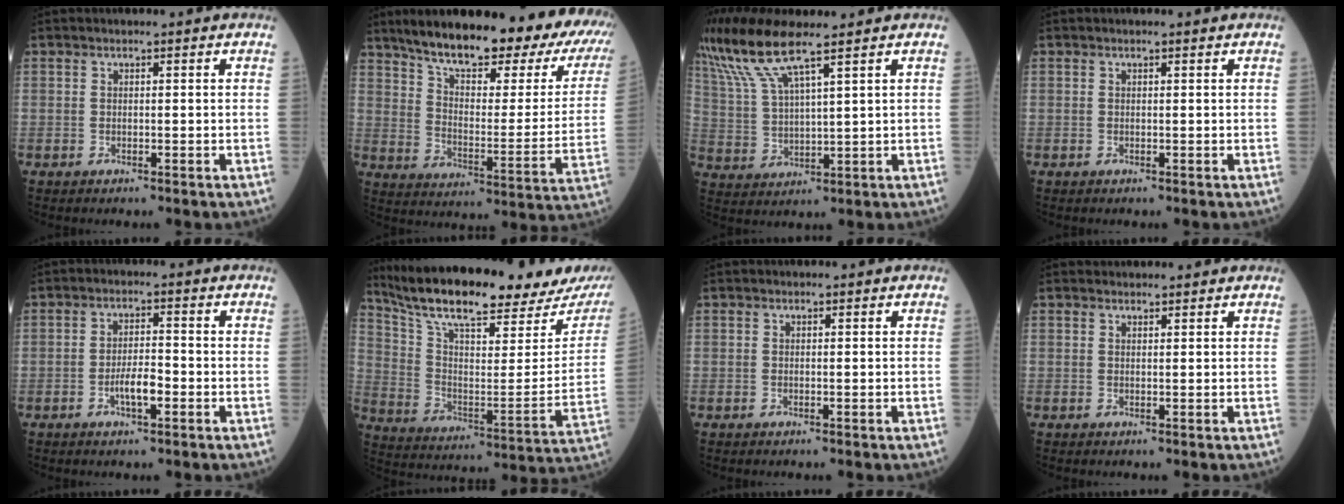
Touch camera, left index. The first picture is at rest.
{"total": 26.7, "force": [20.5, 6.6, 15.7], "torque": [-0.232, -0.018, 0.262]}
{"total": 8.6, "force": [6.7, -0.1, 5.5], "torque": [-0.130, 0.004, 0.141]}
{"total": 0.0}
{"total": 3.9, "force": [-2.0, 0.9, 3.2], "torque": [-0.061, -0.002, -0.038]}
{"total": 25.5, "force": [21.8, 3.1, 12.8], "torque": [-0.223, -0.049, 0.322]}
{"total": 0.0}
{"total": 2.1, "force": [2.0, 0.3, 0.2], "torque": [-0.007, 0.017, 0.028]}